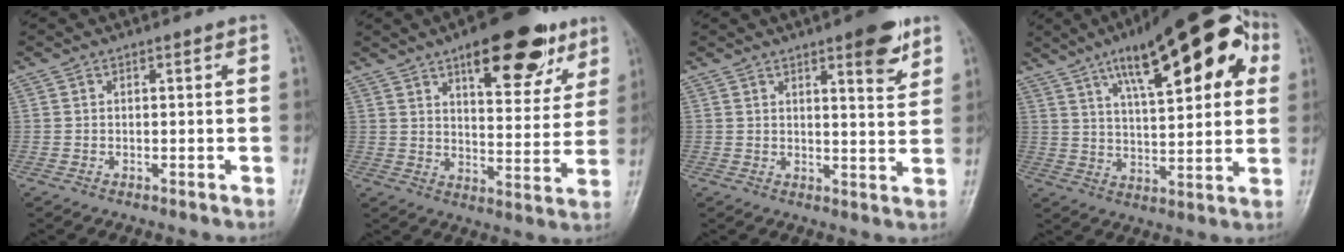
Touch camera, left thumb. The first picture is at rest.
{"total": 18.1, "force": [10.3, 7.5, 12.9], "torque": [-0.129, -0.040, 0.146]}
{"total": 7.6, "force": [4.4, 2.1, 5.8], "torque": [-0.064, -0.024, 0.056]}
{"total": 23.2, "force": [9.9, 8.0, 19.3], "torque": [-0.254, 0.002, 0.146]}